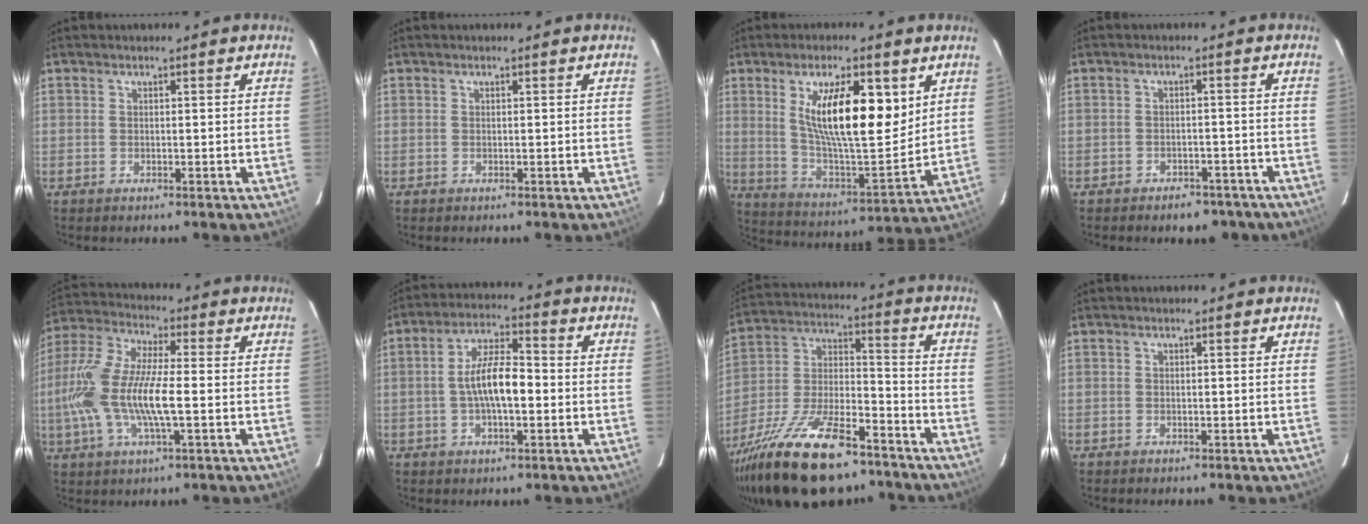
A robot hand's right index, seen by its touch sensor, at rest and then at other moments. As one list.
[{"total": 0.0}, {"total": 17.8, "force": [6.8, 5.3, 15.7], "torque": [-0.259, -0.004, 0.121]}, {"total": 7.5, "force": [-5.9, 3.9, 2.5], "torque": [-0.051, 0.010, -0.065]}, {"total": 15.6, "force": [-2.3, 4.1, 14.9], "torque": [-0.307, -0.002, -0.049]}, {"total": 8.7, "force": [-1.1, 3.1, 8.0], "torque": [-0.151, 0.012, -0.018]}, {"total": 24.8, "force": [-16.8, 9.7, 15.5], "torque": [-0.305, -0.022, -0.276]}, {"total": 0.0}]